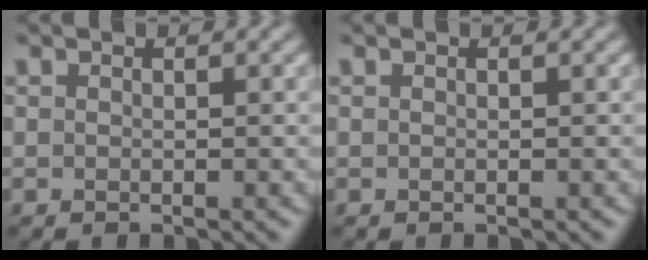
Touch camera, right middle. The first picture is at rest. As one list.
[{"total": 0.0}]